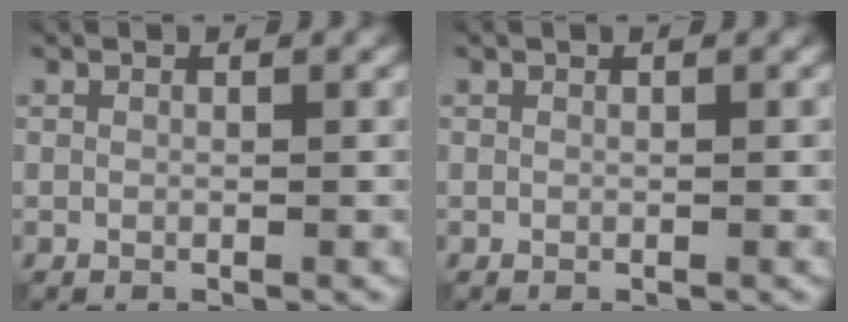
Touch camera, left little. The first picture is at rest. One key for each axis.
{"total": 0.0}